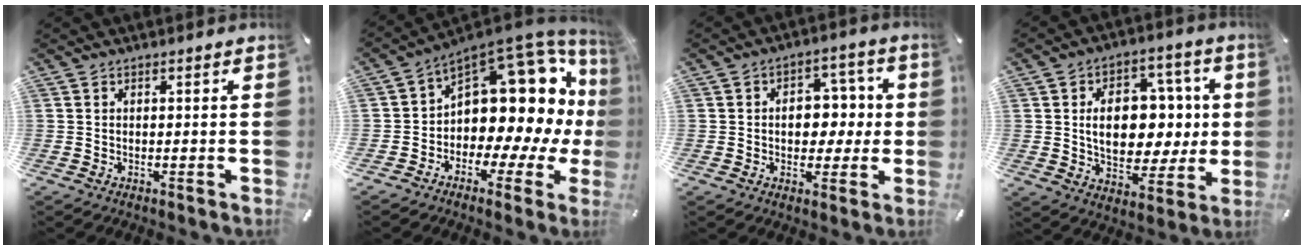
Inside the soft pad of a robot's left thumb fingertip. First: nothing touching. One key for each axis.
{"total": 17.0, "fx": 6.2, "fy": 10.8, "fz": 11.6, "tx": -0.152, "ty": -0.078, "tz": 0.111}
{"total": 8.9, "fx": 0.1, "fy": 7.0, "fz": 5.4, "tx": -0.064, "ty": 0.006, "tz": 0.000}
{"total": 14.8, "fx": 1.4, "fy": 10.9, "fz": 9.9, "tx": -0.151, "ty": 0.003, "tz": 0.032}